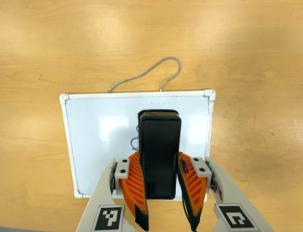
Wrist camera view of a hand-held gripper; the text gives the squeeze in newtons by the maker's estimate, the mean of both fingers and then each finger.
{"total": 10.5, "left": 8.3, "right": 12.8}